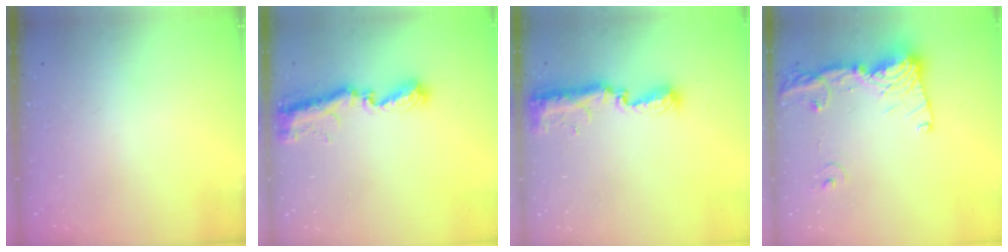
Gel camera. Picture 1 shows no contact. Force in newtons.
{"total": 9.9, "press": 9.9, "slide": 0.7}
{"total": 9.4, "press": 9.4, "slide": 0.8}
{"total": 16.5, "press": 16.4, "slide": 2.1}